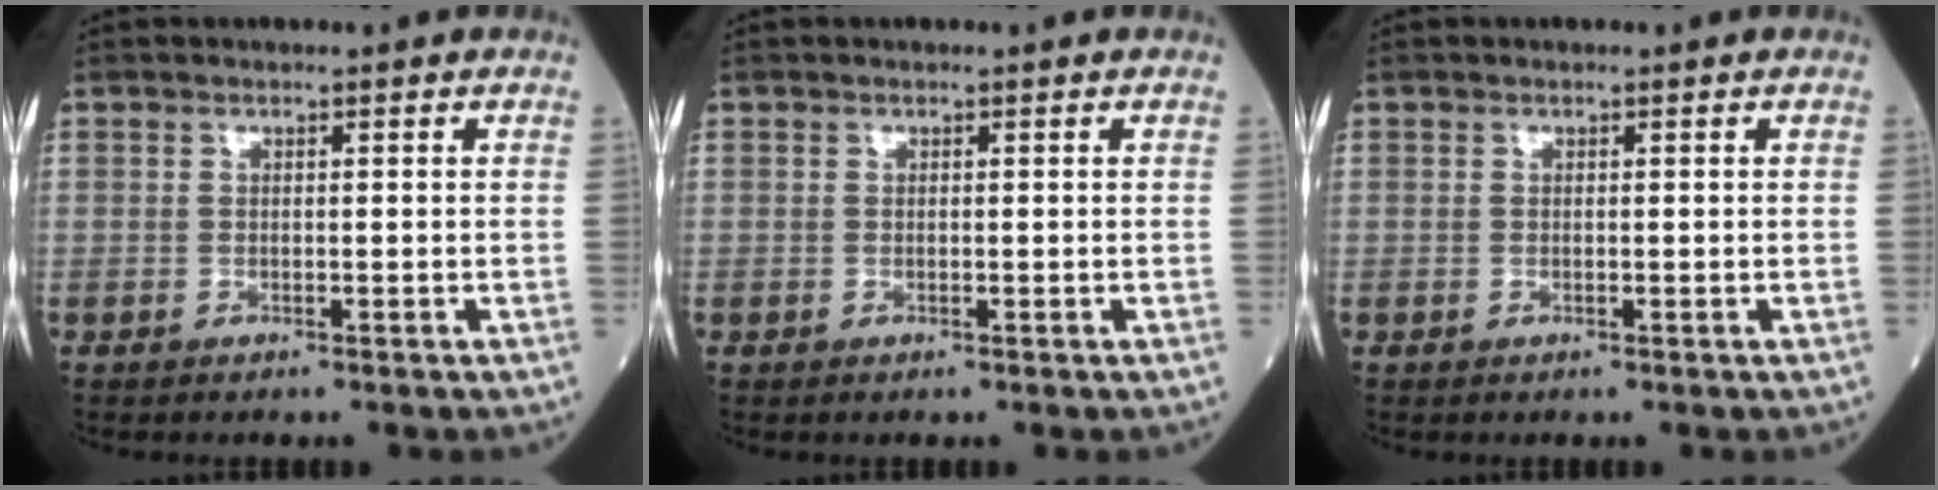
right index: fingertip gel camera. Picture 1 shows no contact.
{"total": 0.0}
{"total": 0.0}